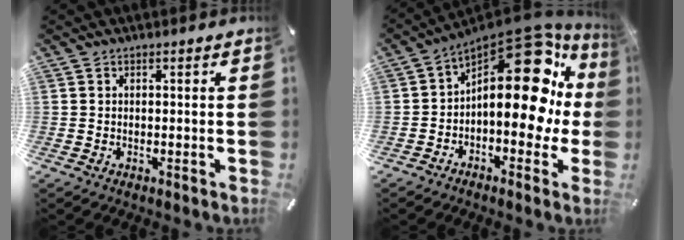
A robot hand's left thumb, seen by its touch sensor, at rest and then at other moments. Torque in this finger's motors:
{"motor_torque": [1.04, 1.20, 0.99, -0.18, 0.24]}